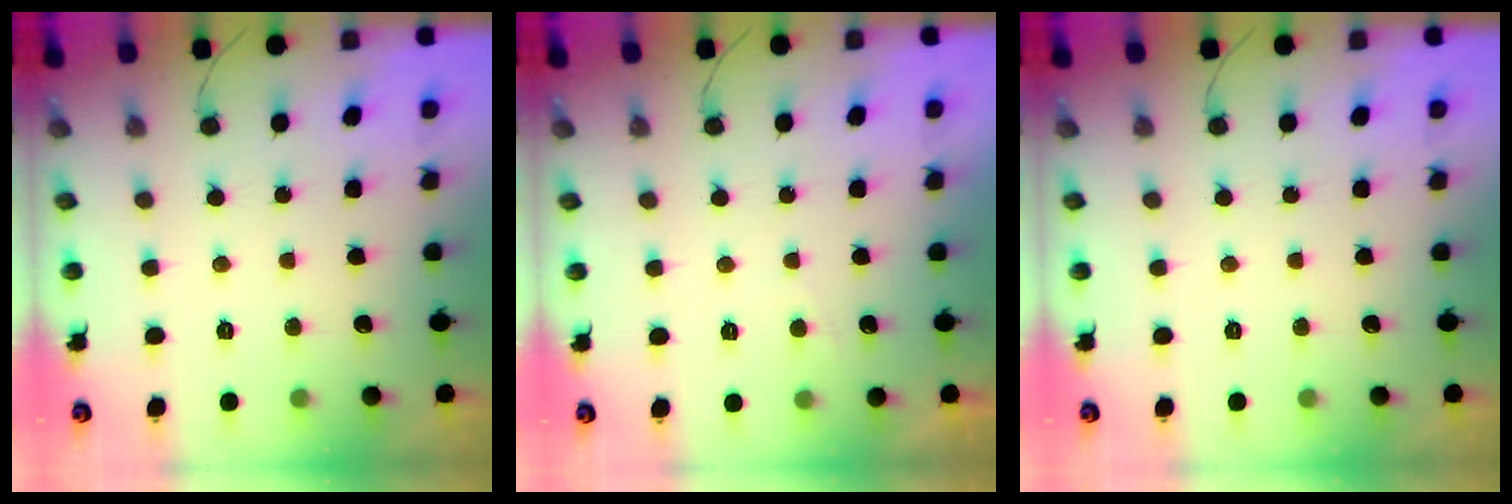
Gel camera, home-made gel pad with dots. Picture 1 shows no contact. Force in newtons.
{"total": 0.5, "press": 0.1, "slide": 0.5}
{"total": 0.0}